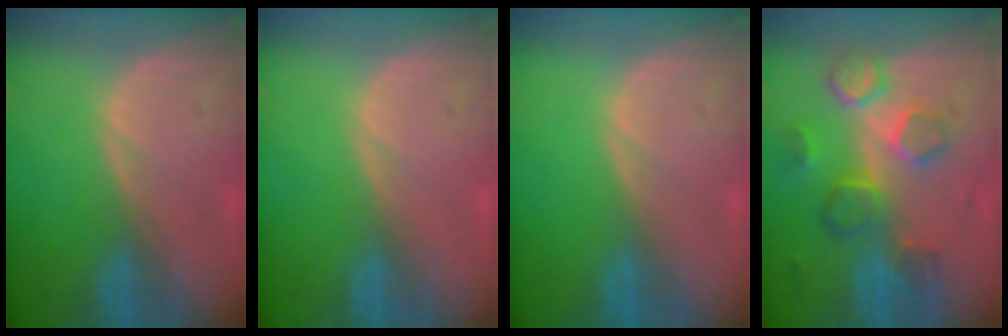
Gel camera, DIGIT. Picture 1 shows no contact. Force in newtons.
{"total": 0.0}
{"total": 0.0}
{"total": 8.7, "press": 8.0, "slide": 3.5}